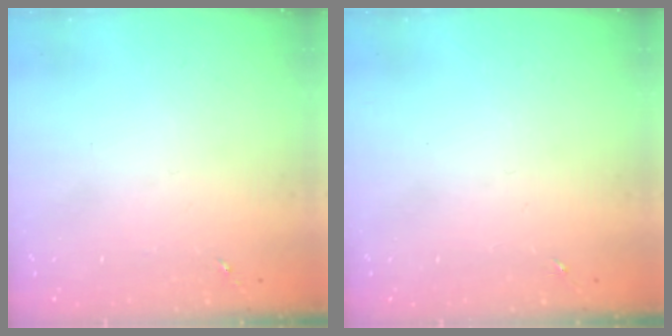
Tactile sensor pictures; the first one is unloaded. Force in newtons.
{"total": 0.0}